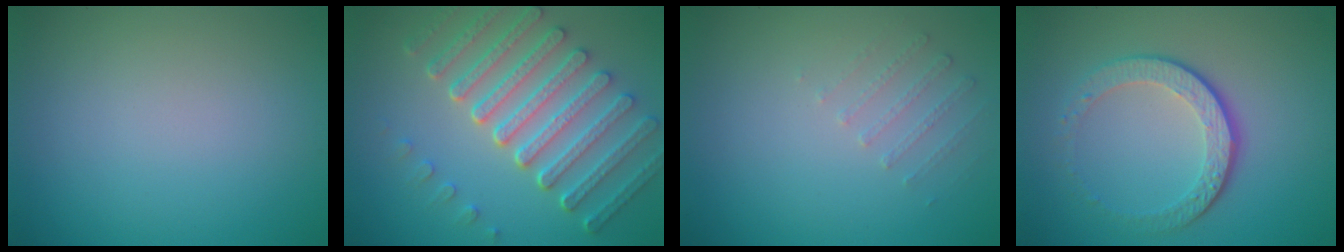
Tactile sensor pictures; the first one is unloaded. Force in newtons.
{"total": 7.5, "press": 5.7, "slide": 4.9}
{"total": 1.1, "press": 0.7, "slide": 0.8}
{"total": 4.3, "press": 3.0, "slide": 3.1}